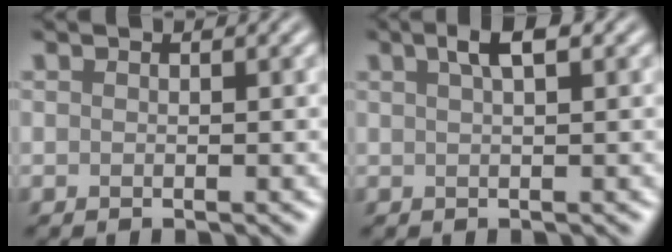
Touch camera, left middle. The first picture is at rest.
{"total": 2.4, "force": [1.2, 0.5, 2.0], "torque": [-0.029, 0.007, 0.019]}